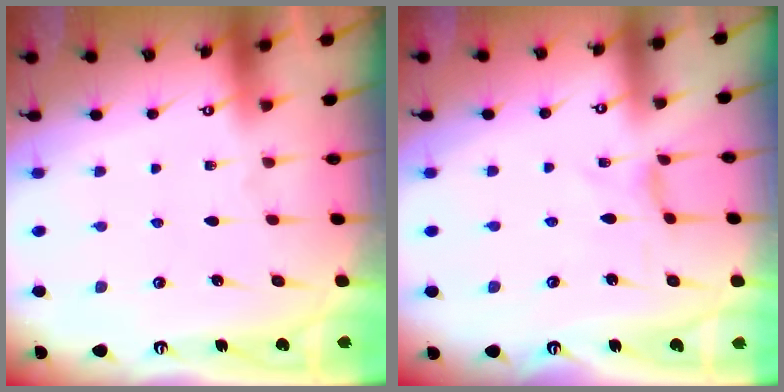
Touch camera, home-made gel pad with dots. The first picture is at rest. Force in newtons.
{"total": 0.0}